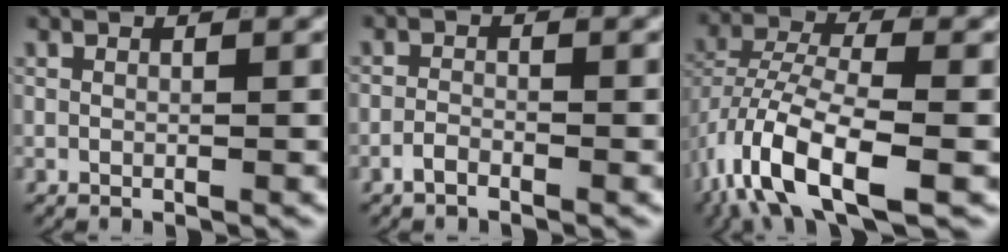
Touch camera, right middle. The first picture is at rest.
{"total": 1.2, "force": [-1.2, 0.2, 0.3], "torque": [-0.002, -0.002, -0.025]}
{"total": 8.4, "force": [-4.3, 3.5, 6.3], "torque": [-0.136, -0.029, -0.064]}